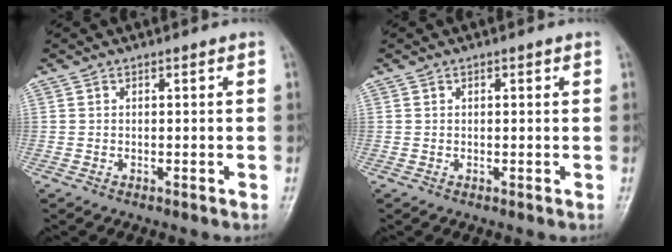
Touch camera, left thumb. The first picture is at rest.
{"total": 0.7, "force": [0.3, 0.3, 0.6], "torque": [-0.005, 0.001, 0.004]}